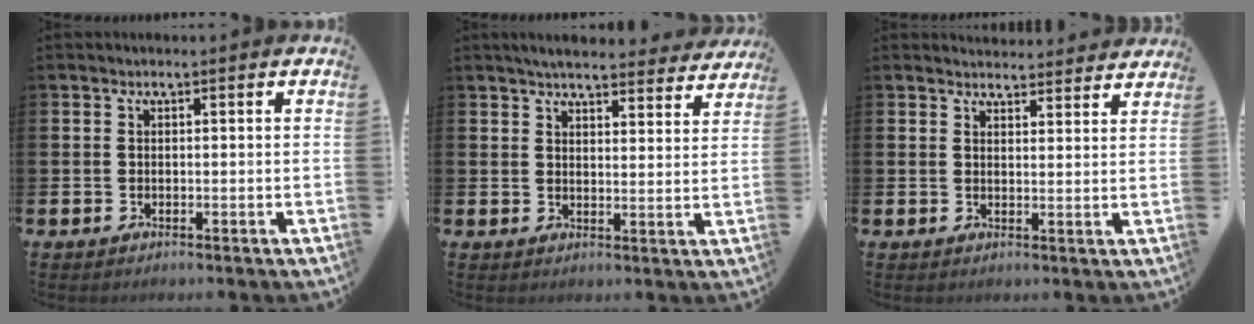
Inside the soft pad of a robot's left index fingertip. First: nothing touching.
{"total": 4.9, "force": [4.7, 0.7, 1.2], "torque": [-0.022, -0.027, 0.080]}
{"total": 3.6, "force": [3.5, 0.5, -0.1], "torque": [0.007, -0.025, 0.062]}